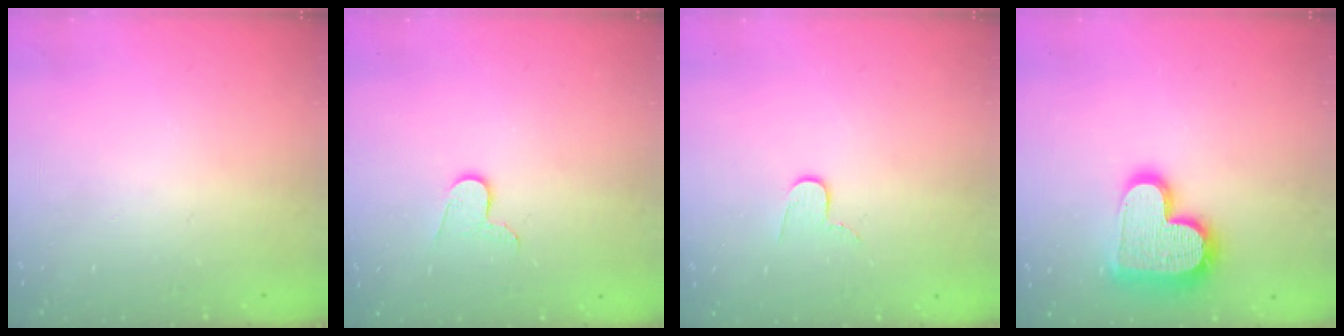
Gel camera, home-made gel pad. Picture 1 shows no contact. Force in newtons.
{"total": 6.0, "press": 6.0, "slide": 0.6}
{"total": 4.8, "press": 4.8, "slide": 0.5}
{"total": 17.6, "press": 17.6, "slide": 1.3}